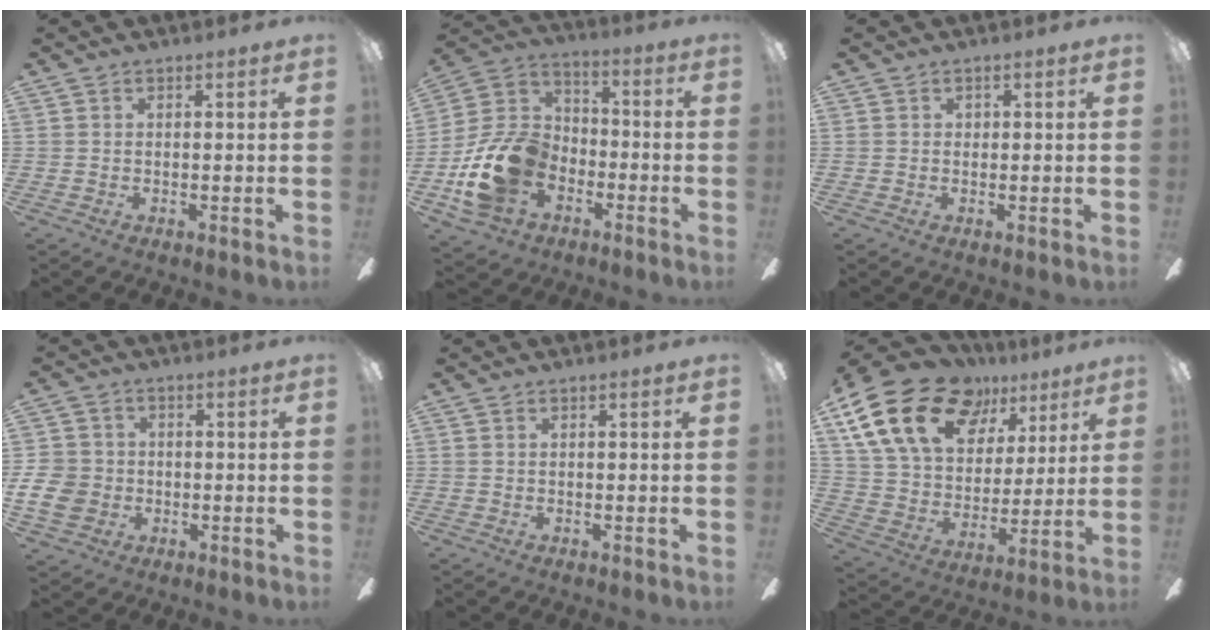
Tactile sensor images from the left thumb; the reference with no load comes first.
{"total": 16.9, "force": [-6.1, 12.7, 9.3], "torque": [-0.194, 0.038, -0.107]}
{"total": 0.8, "force": [0.4, 0.6, 0.0], "torque": [0.001, 0.004, 0.006]}
{"total": 9.2, "force": [-1.2, 8.2, 3.9], "torque": [-0.108, 0.017, -0.021]}
{"total": 0.0}
{"total": 22.6, "force": [12.9, 13.4, 12.7], "torque": [-0.245, -0.063, 0.237]}